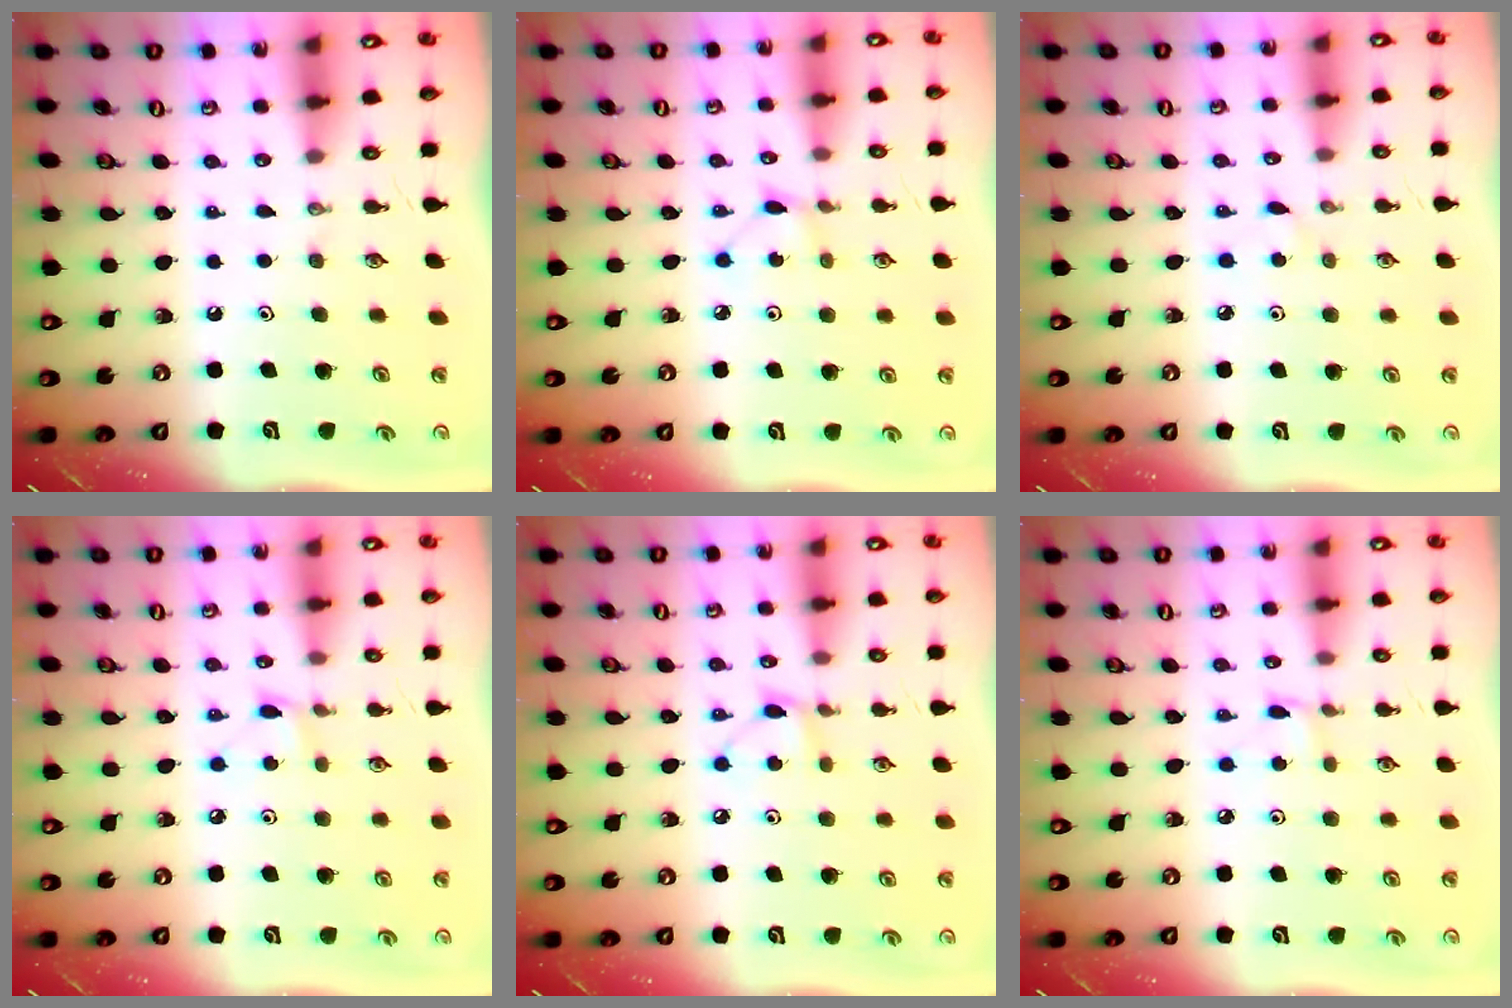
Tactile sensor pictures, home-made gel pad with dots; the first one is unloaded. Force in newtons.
{"total": 1.5, "press": 1.5, "slide": 0.2}
{"total": 2.7, "press": 2.7, "slide": 0.3}
{"total": 3.5, "press": 3.5, "slide": 0.3}
{"total": 5.5, "press": 5.4, "slide": 0.8}
{"total": 1.6, "press": 1.6, "slide": 0.2}